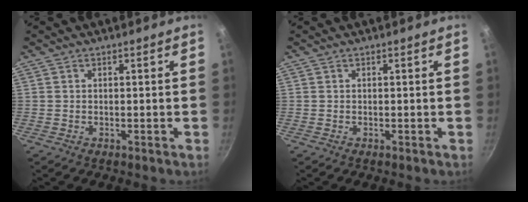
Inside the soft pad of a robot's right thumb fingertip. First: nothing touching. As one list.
[{"total": 0.0}]